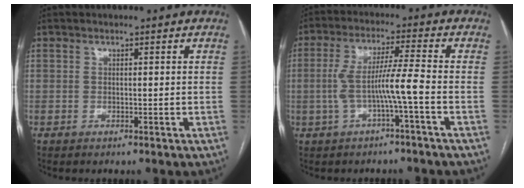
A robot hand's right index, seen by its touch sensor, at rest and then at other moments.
{"total": 7.2, "force": [-1.9, -0.4, 7.0], "torque": [-0.141, 0.019, -0.030]}